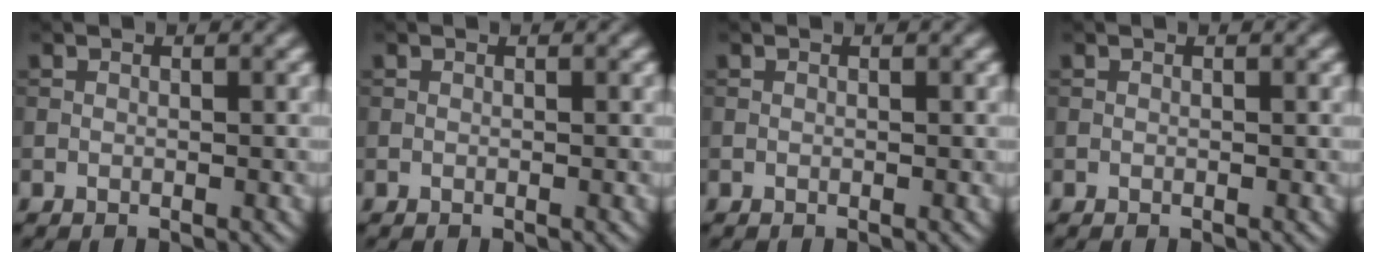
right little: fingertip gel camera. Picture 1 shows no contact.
{"total": 0.0}
{"total": 0.0}
{"total": 0.0}